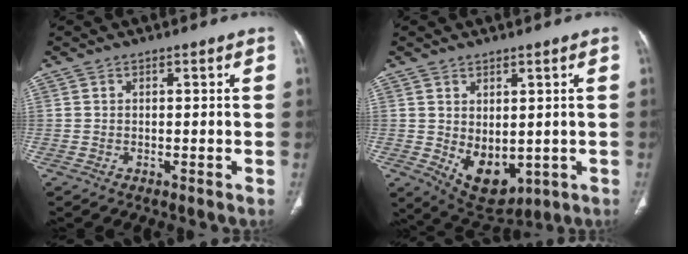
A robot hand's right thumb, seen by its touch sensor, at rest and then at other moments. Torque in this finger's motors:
{"motor_torque": [-0.50, 0.44, 0.01, 0.07, 0.07]}